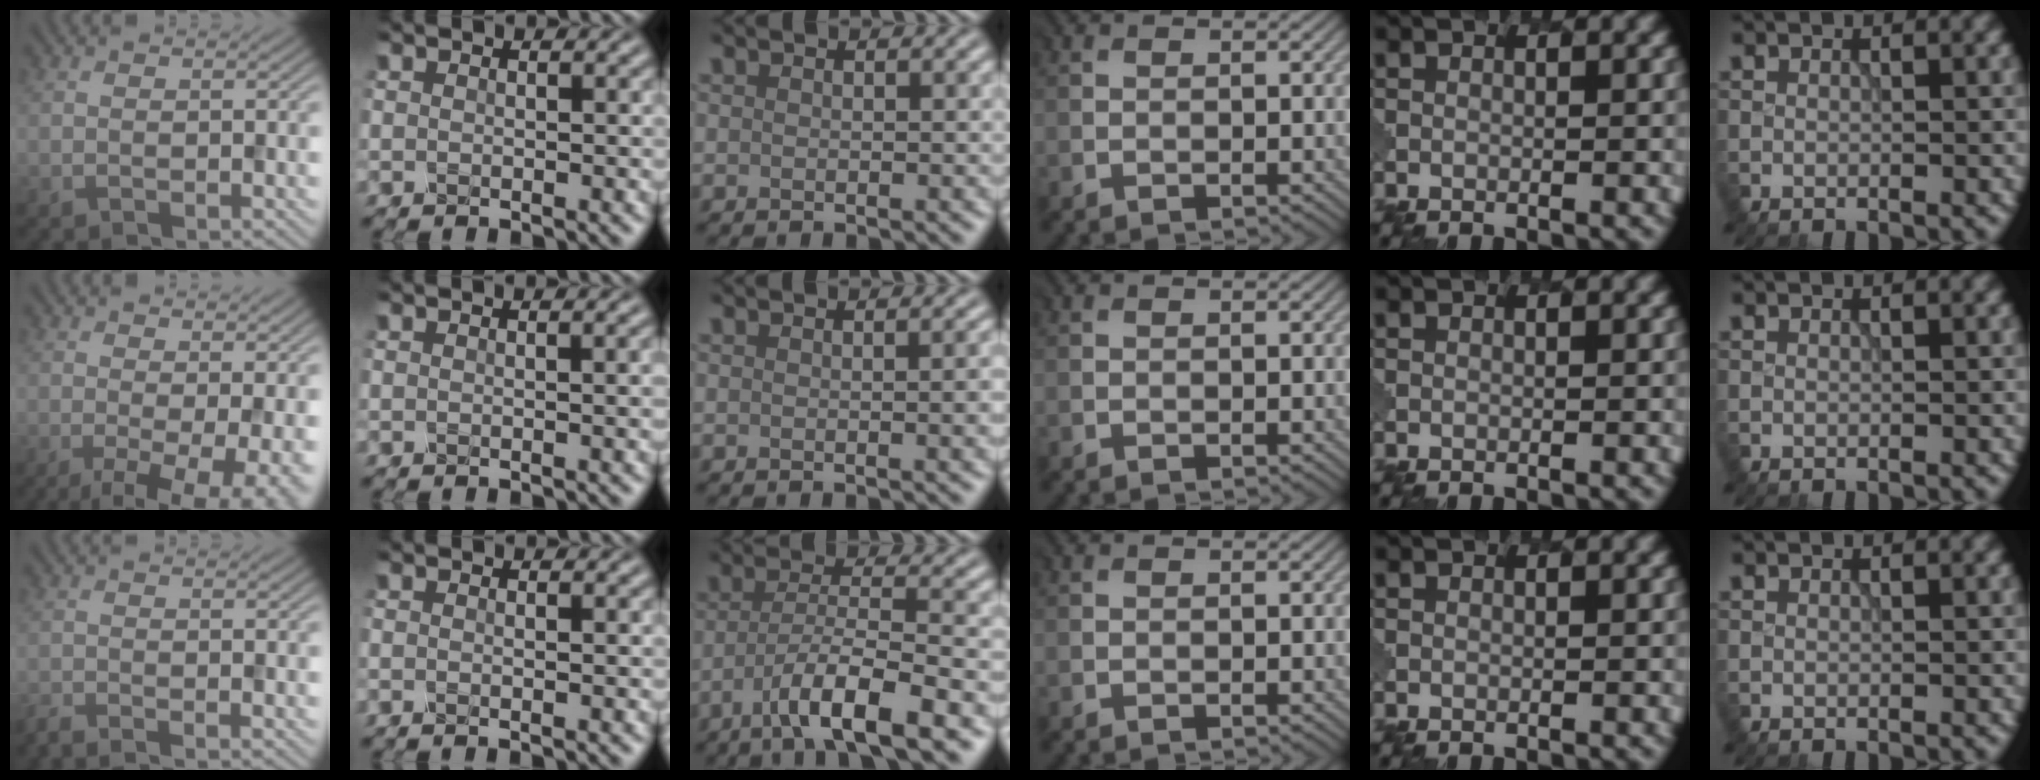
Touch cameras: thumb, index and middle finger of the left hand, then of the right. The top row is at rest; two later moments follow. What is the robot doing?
{"motion": "dispense", "object": "oil cruet"}